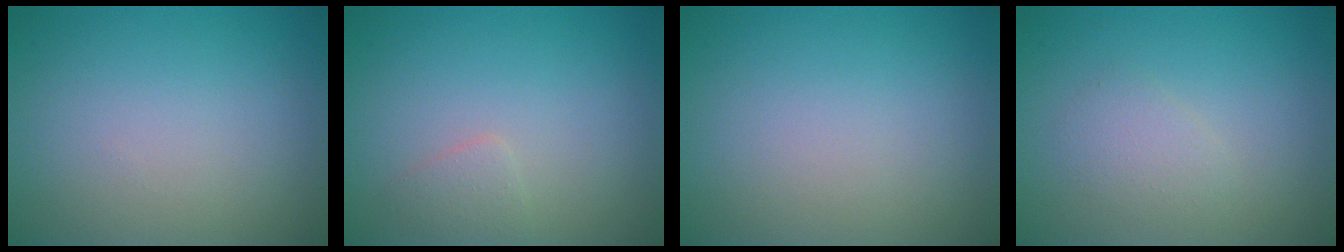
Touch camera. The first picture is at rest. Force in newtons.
{"total": 1.1, "press": 1.1, "slide": 0.0}
{"total": 0.0}
{"total": 1.6, "press": 1.6, "slide": 0.1}